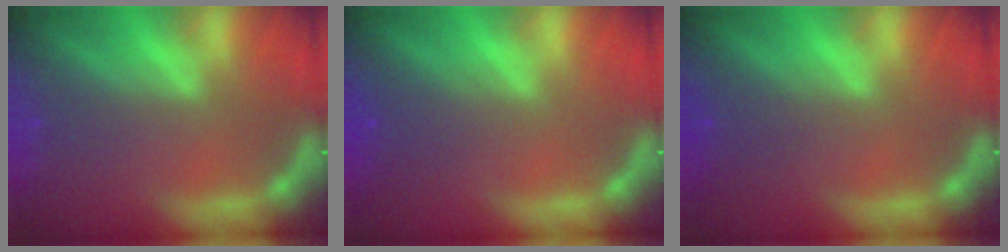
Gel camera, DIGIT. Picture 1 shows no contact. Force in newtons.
{"total": 2.0}
{"total": 1.5}